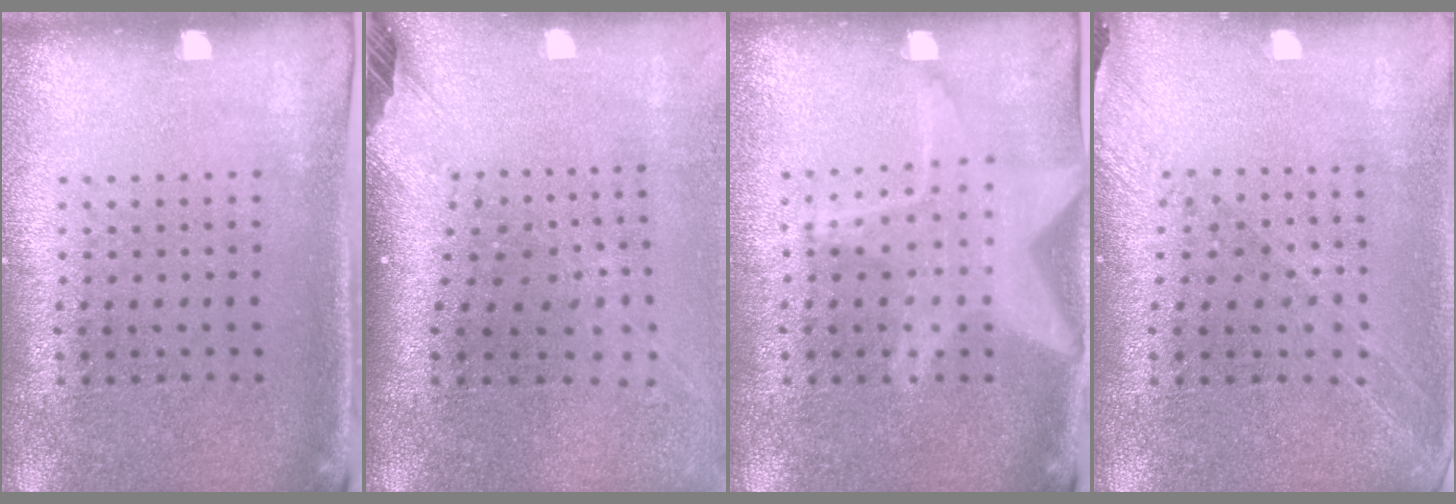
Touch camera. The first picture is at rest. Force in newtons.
{"total": 2.5, "press": 1.8, "slide": 1.7}
{"total": 1.9, "press": 1.9, "slide": 0.2}
{"total": 1.2, "press": 1.2, "slide": 0.2}